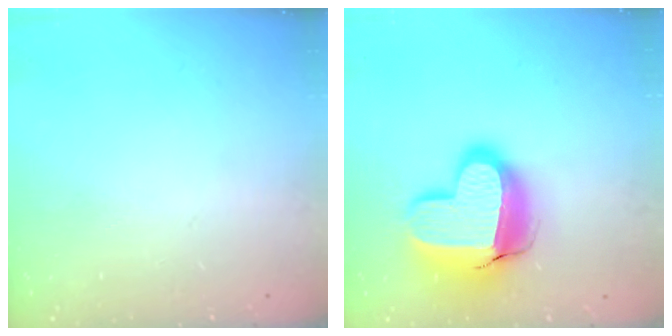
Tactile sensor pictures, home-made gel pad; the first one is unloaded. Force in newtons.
{"total": 19.2, "press": 19.2, "slide": 1.5}